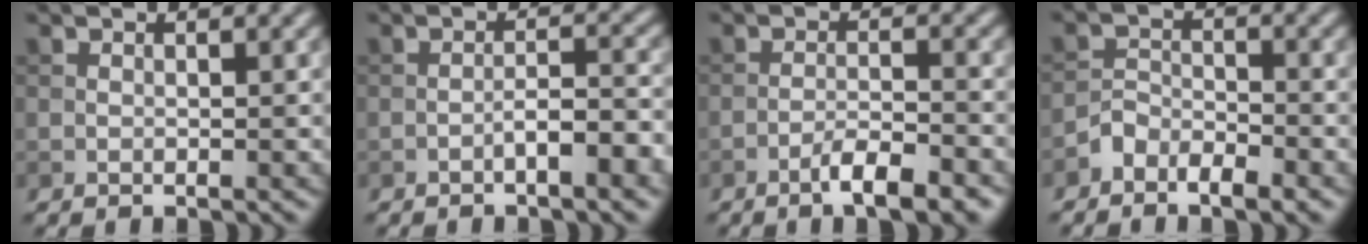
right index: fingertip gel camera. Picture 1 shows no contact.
{"total": 3.6, "force": [-1.6, 0.8, 3.1], "torque": [-0.053, 0.009, -0.029]}
{"total": 4.1, "force": [-2.7, 0.7, 3.0], "torque": [-0.054, 0.005, -0.048]}
{"total": 2.9, "force": [-2.1, 1.5, 1.3], "torque": [-0.021, 0.006, -0.046]}